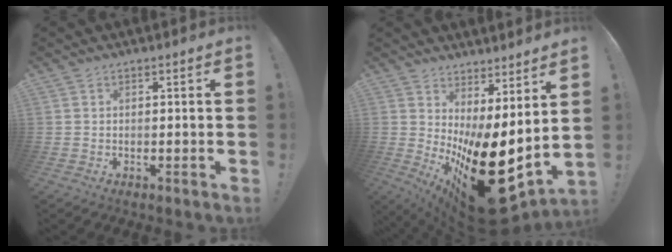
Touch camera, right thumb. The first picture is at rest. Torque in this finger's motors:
{"motor_torque": [-0.10, 2.21, 2.77, 0.00, 0.87]}